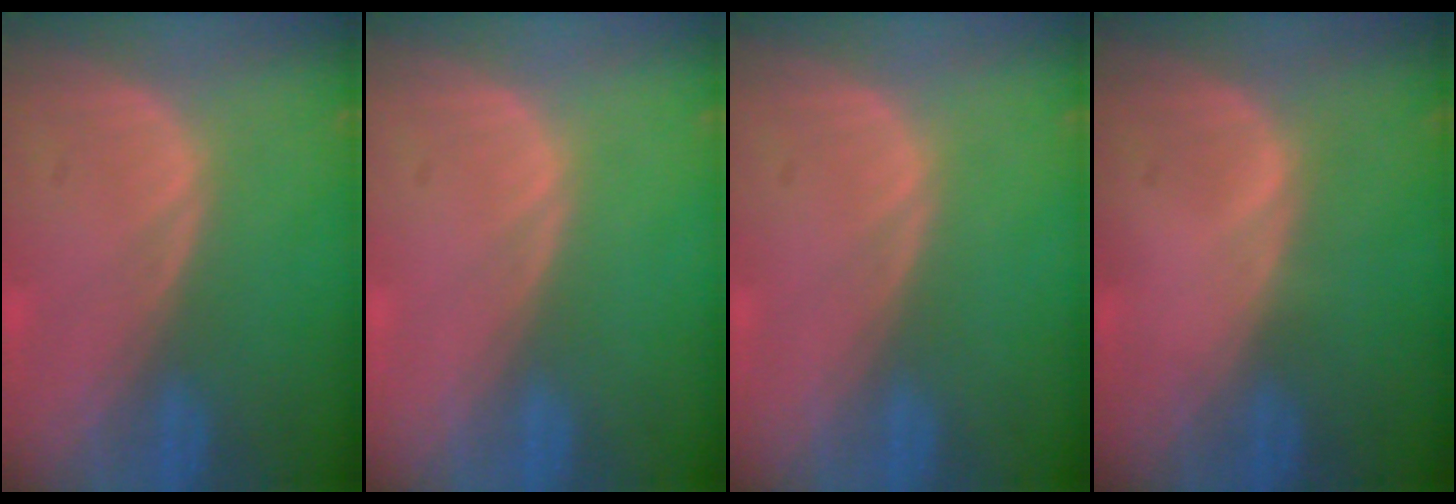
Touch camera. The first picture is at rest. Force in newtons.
{"total": 0.0}
{"total": 0.0}
{"total": 0.5, "press": 0.1, "slide": 0.5}